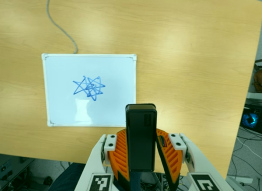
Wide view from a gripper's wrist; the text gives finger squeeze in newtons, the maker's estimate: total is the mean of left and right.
{"total": 5.4, "left": 5.0, "right": 5.8}